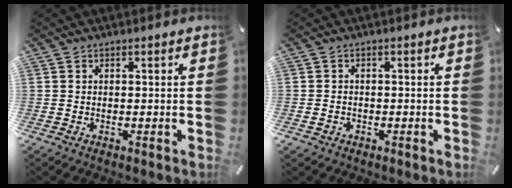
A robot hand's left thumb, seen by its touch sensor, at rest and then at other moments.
{"total": 1.7, "force": [-0.7, 1.4, 0.6], "torque": [-0.013, 0.002, -0.014]}